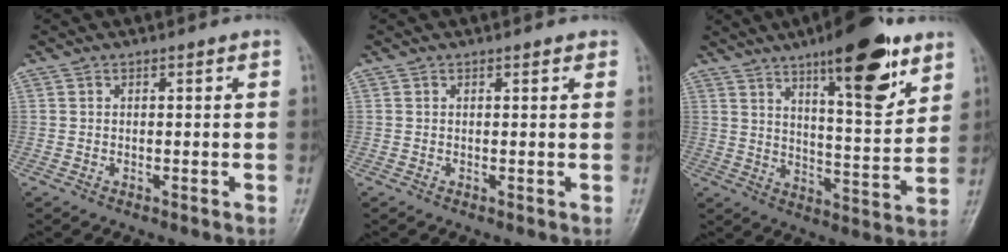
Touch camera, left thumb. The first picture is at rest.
{"total": 0.9, "force": [0.7, 0.5, 0.4], "torque": [-0.002, -0.003, 0.005]}
{"total": 17.3, "force": [10.4, 5.0, 12.9], "torque": [-0.158, -0.058, 0.159]}